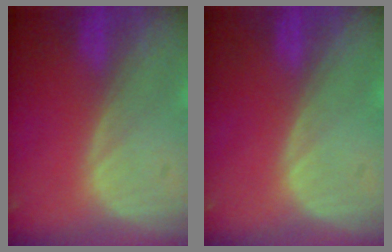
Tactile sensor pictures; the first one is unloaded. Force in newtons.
{"total": 0.0}